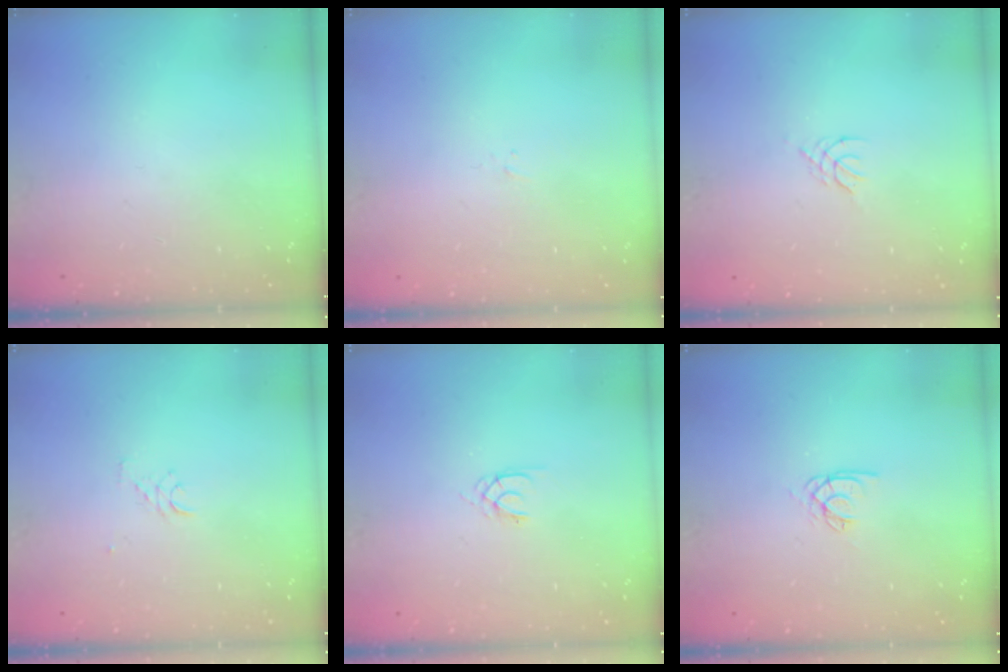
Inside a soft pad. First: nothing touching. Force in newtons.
{"total": 1.6, "press": 1.5, "slide": 0.3}
{"total": 1.2, "press": 1.2, "slide": 0.3}
{"total": 2.6, "press": 2.6, "slide": 0.1}
{"total": 1.3, "press": 1.2, "slide": 0.3}
{"total": 2.6, "press": 2.6, "slide": 0.1}